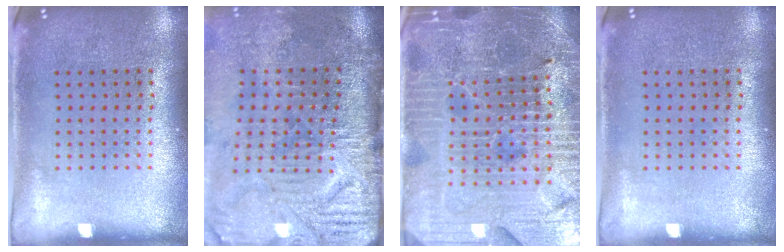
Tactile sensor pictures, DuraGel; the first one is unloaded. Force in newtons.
{"total": 4.8, "press": 3.9, "slide": 2.7}
{"total": 5.3, "press": 4.9, "slide": 1.8}
{"total": 0.0}